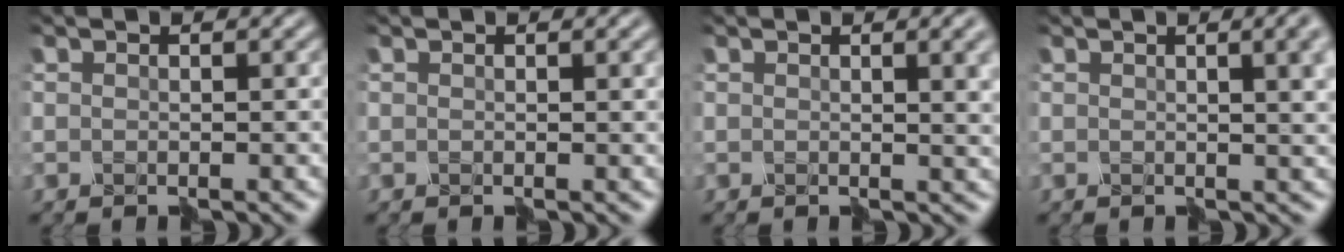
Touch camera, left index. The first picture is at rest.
{"total": 1.4, "force": [0.6, 0.4, 1.2], "torque": [-0.016, 0.007, 0.009]}
{"total": 6.5, "force": [1.9, 3.0, 5.4], "torque": [-0.033, 0.010, 0.027]}
{"total": 8.7, "force": [2.5, 4.6, 6.9], "torque": [-0.045, 0.024, 0.023]}